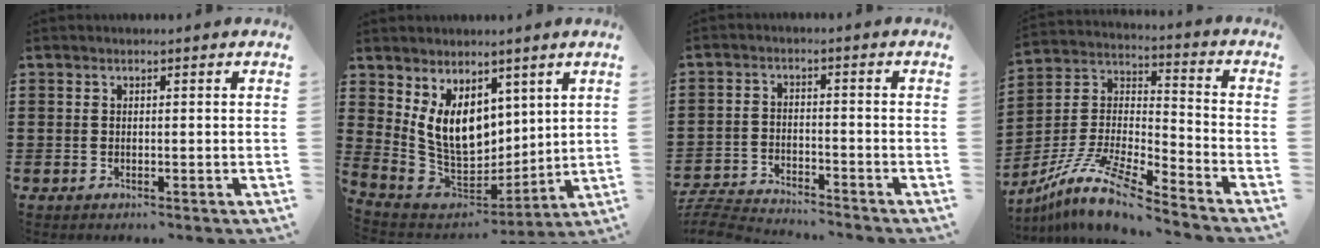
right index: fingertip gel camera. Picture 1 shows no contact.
{"total": 10.1, "force": [3.6, 7.3, 6.0], "torque": [-0.151, -0.016, 0.070]}
{"total": 5.1, "force": [-5.1, 0.3, 0.5], "torque": [-0.029, -0.002, -0.111]}
{"total": 11.4, "force": [-9.7, 0.9, 6.0], "torque": [-0.135, 0.003, -0.201]}